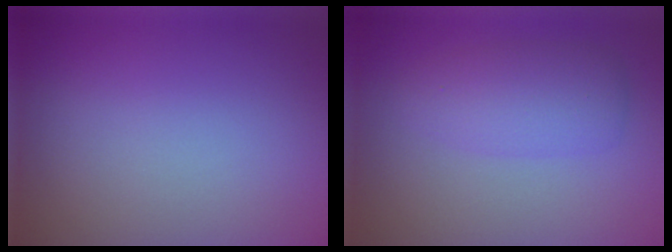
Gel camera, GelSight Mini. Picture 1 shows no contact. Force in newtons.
{"total": 3.5, "press": 3.5, "slide": 0.2}